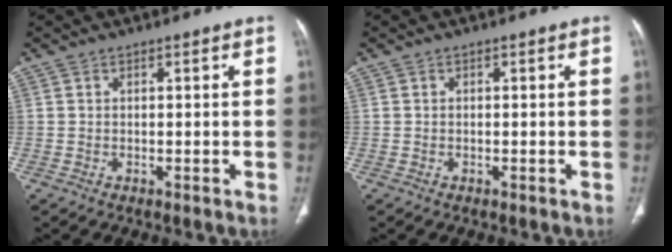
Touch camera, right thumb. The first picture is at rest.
{"total": 0.0}